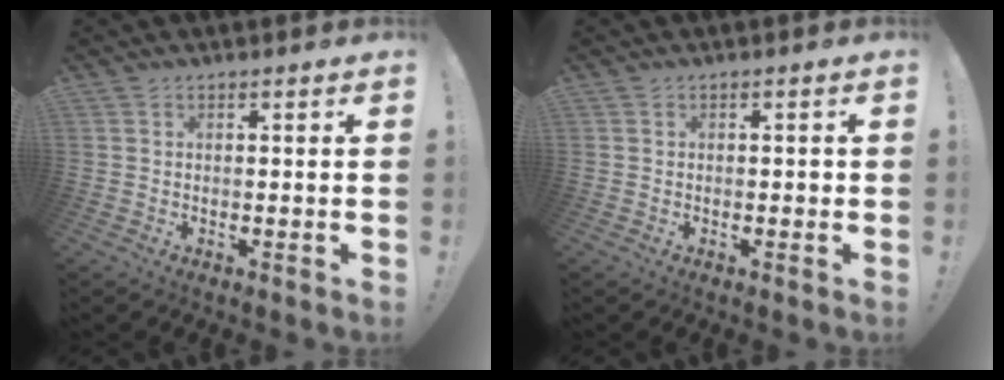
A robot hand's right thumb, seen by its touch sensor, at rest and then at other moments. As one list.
[{"total": 0.7, "force": [-0.4, 0.5, 0.3], "torque": [-0.004, 0.002, -0.007]}]